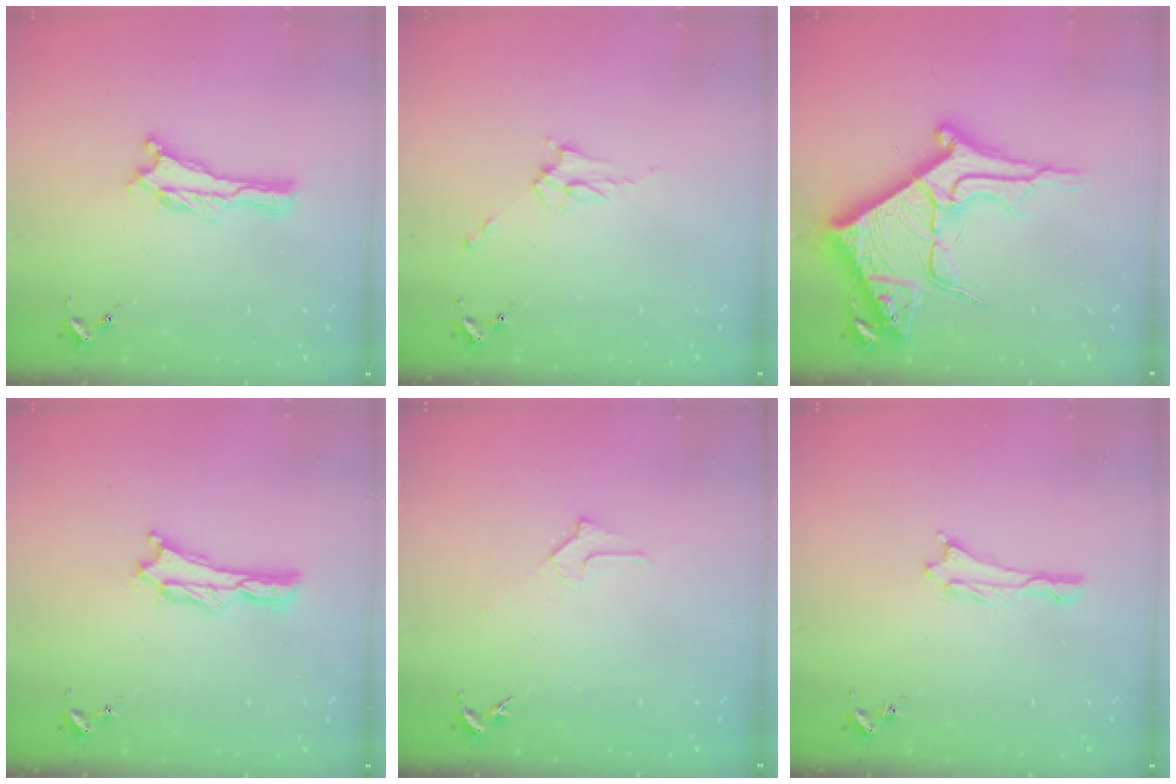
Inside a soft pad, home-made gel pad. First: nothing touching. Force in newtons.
{"total": 2.9, "press": 2.9, "slide": 0.4}
{"total": 13.9, "press": 13.9, "slide": 1.5}
{"total": 0.9, "press": 0.9, "slide": 0.2}
{"total": 1.6, "press": 1.6, "slide": 0.1}
{"total": 0.6, "press": 0.5, "slide": 0.2}